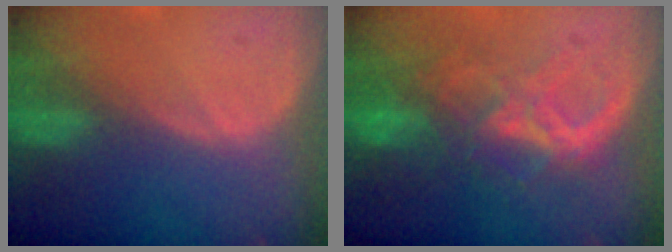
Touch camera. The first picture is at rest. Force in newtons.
{"total": 8.9, "press": 7.7, "slide": 4.5}